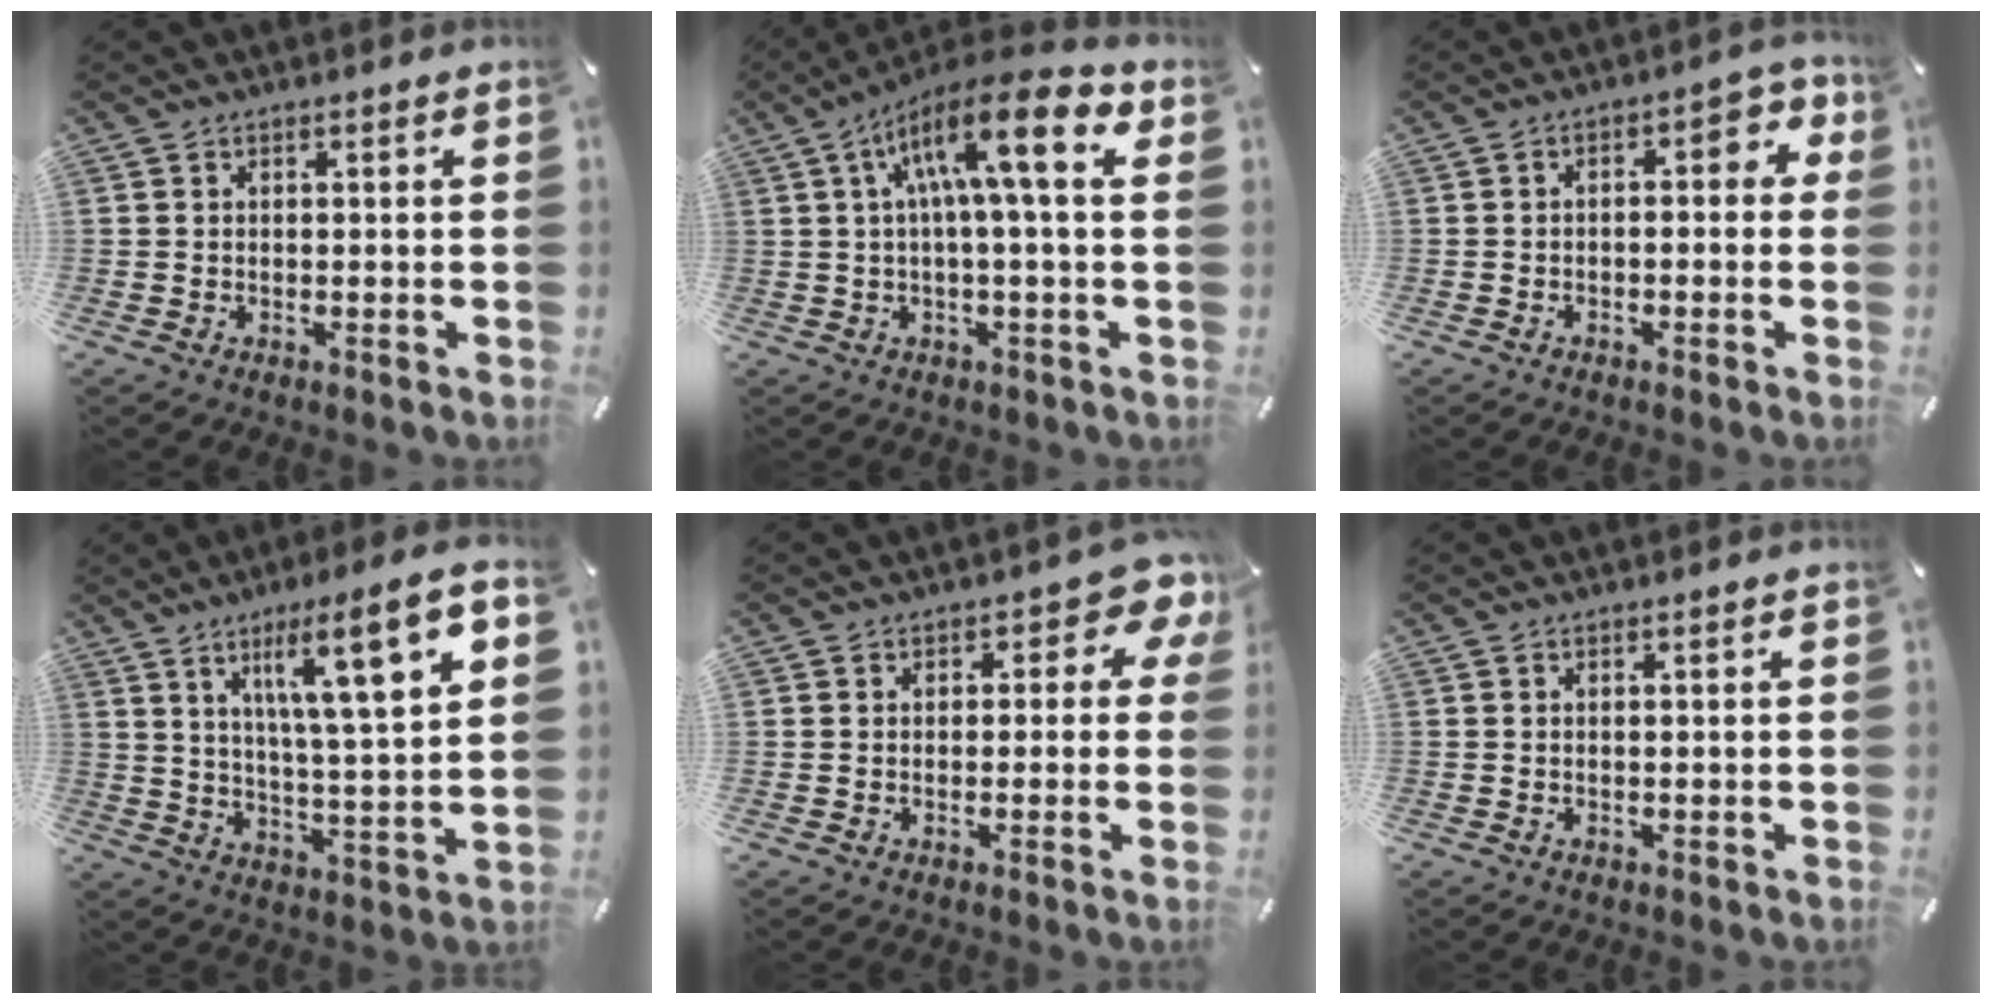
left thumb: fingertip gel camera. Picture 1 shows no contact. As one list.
[{"total": 15.7, "force": [5.4, 3.1, 14.4], "torque": [-0.247, -0.023, 0.077]}, {"total": 5.7, "force": [-0.1, 3.1, 4.8], "torque": [-0.068, 0.003, -0.009]}, {"total": 15.0, "force": [7.8, 2.7, 12.6], "torque": [-0.191, -0.035, 0.115]}, {"total": 6.6, "force": [2.4, 4.1, 4.5], "torque": [-0.042, -0.016, 0.037]}, {"total": 0.0}]